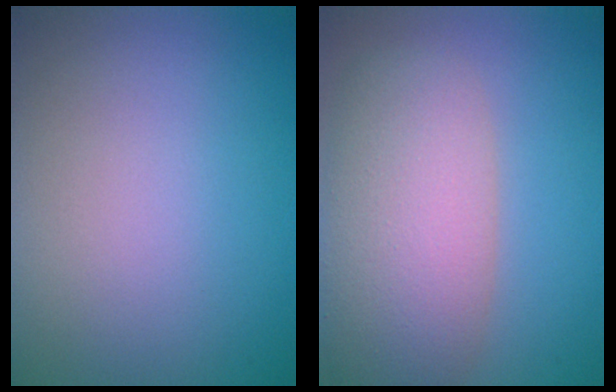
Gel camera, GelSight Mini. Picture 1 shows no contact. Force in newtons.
{"total": 7.6, "press": 7.6, "slide": 0.4}